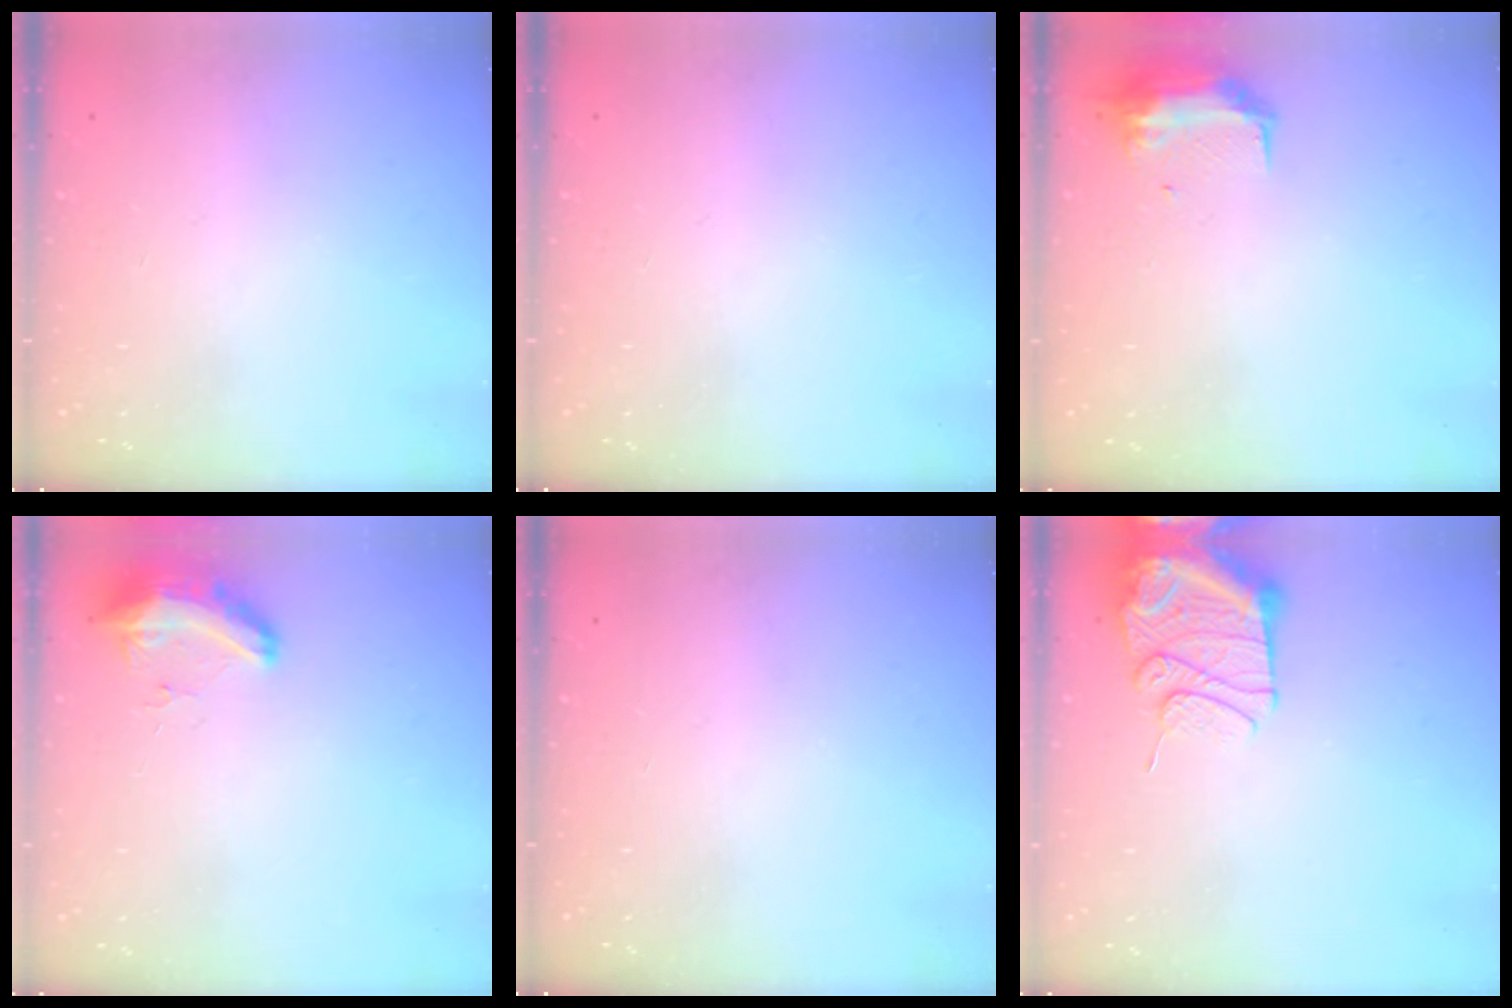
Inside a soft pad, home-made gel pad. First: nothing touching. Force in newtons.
{"total": 0.0}
{"total": 13.0, "press": 11.0, "slide": 6.9}
{"total": 8.3, "press": 8.3, "slide": 0.9}
{"total": 0.0}
{"total": 12.9, "press": 12.6, "slide": 2.9}